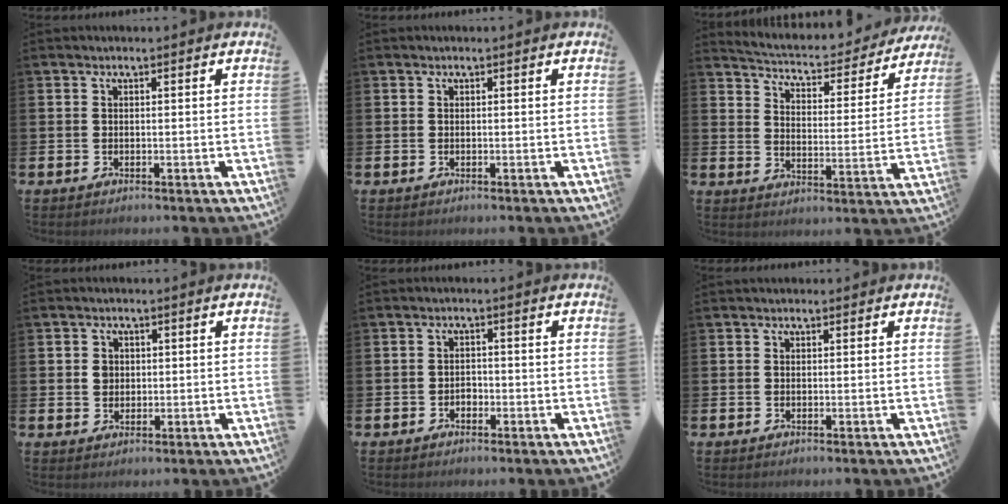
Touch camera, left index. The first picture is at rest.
{"total": 0.0}
{"total": 4.7, "force": [4.5, 1.0, 0.7], "torque": [-0.041, -0.041, 0.072]}
{"total": 2.1, "force": [0.7, 1.7, 0.9], "torque": [-0.003, 0.004, 0.008]}
{"total": 1.3, "force": [-0.7, 1.1, 0.3], "torque": [-0.009, 0.002, -0.016]}
{"total": 0.6, "force": [0.3, 0.4, 0.1], "torque": [0.009, 0.000, 0.003]}